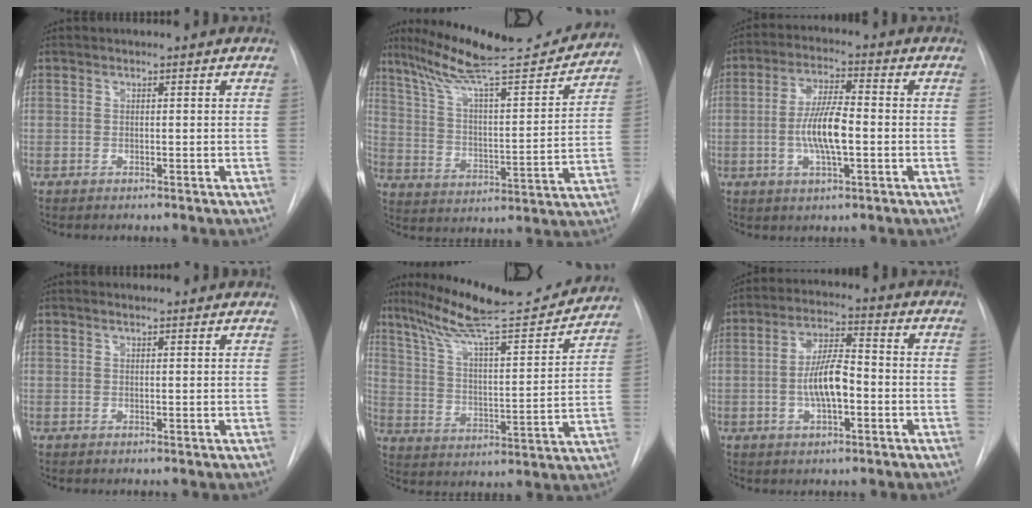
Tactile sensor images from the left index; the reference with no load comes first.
{"total": 23.8, "force": [21.1, 2.3, 10.7], "torque": [-0.176, -0.019, 0.307]}
{"total": 8.5, "force": [-1.3, 1.9, 8.1], "torque": [-0.161, 0.002, -0.028]}
{"total": 3.0, "force": [2.9, 0.4, 0.7], "torque": [-0.016, 0.016, 0.033]}
{"total": 22.7, "force": [20.2, 1.9, 10.1], "torque": [-0.167, -0.017, 0.295]}
{"total": 7.8, "force": [-1.5, 2.5, 7.3], "torque": [-0.146, 0.010, -0.030]}